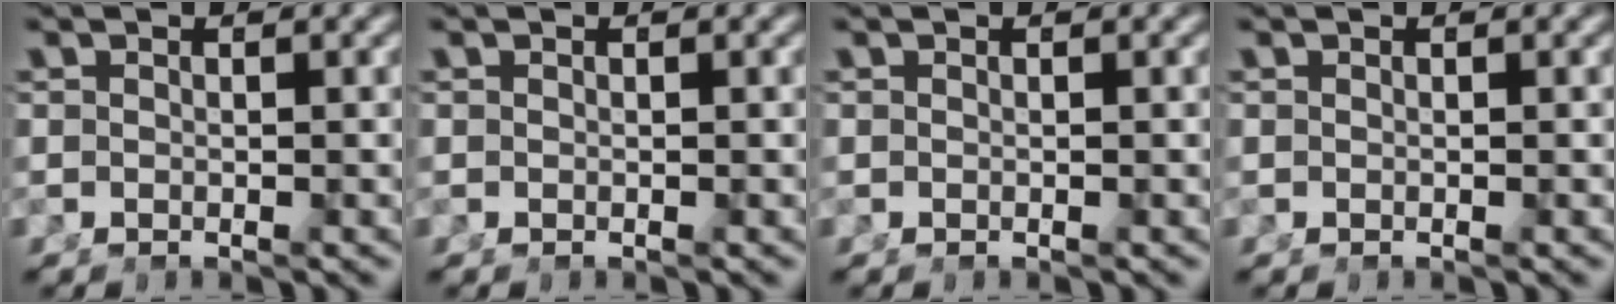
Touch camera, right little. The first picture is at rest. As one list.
[{"total": 0.0}, {"total": 0.0}, {"total": 0.0}]